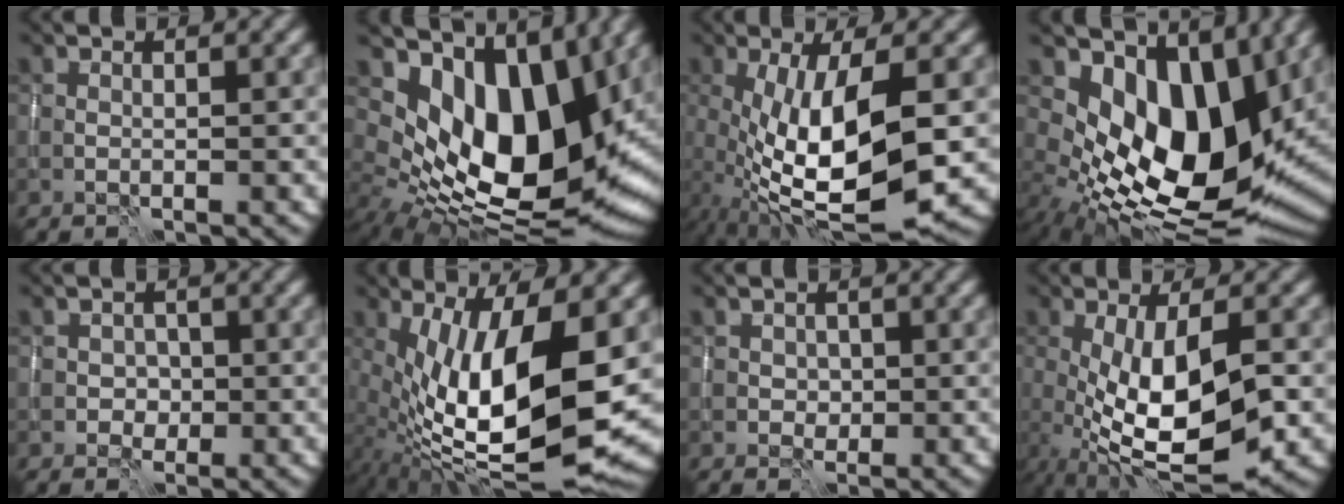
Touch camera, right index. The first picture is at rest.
{"total": 14.6, "force": [3.6, 8.2, 11.5], "torque": [-0.180, -0.011, 0.067]}
{"total": 11.6, "force": [-1.8, 3.8, 10.8], "torque": [-0.199, -0.022, -0.025]}
{"total": 13.2, "force": [3.2, 7.2, 10.6], "torque": [-0.177, -0.010, 0.060]}
{"total": 1.5, "force": [-0.4, 1.4, 0.3], "torque": [-0.003, -0.003, -0.007]}
{"total": 14.0, "force": [-0.5, 5.0, 13.0], "torque": [-0.228, -0.017, -0.001]}
{"total": 1.1, "force": [-0.1, 1.1, 0.2], "torque": [-0.006, -0.003, 0.000]}
{"total": 9.5, "force": [-2.1, 3.5, 8.6], "torque": [-0.166, -0.014, -0.034]}